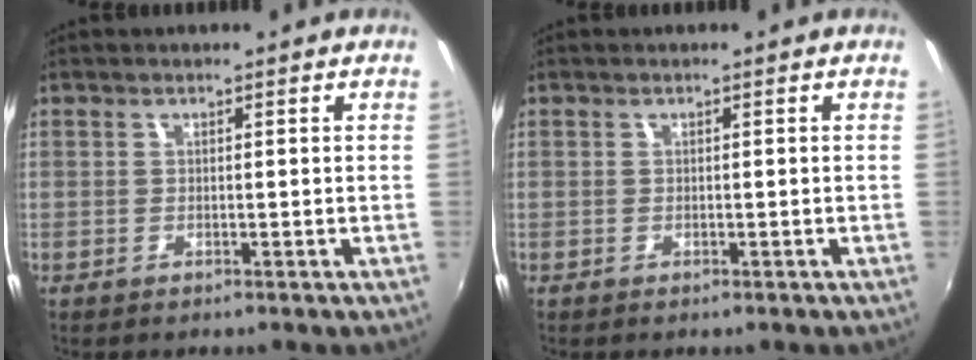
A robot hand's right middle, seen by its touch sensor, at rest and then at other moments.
{"total": 0.0}